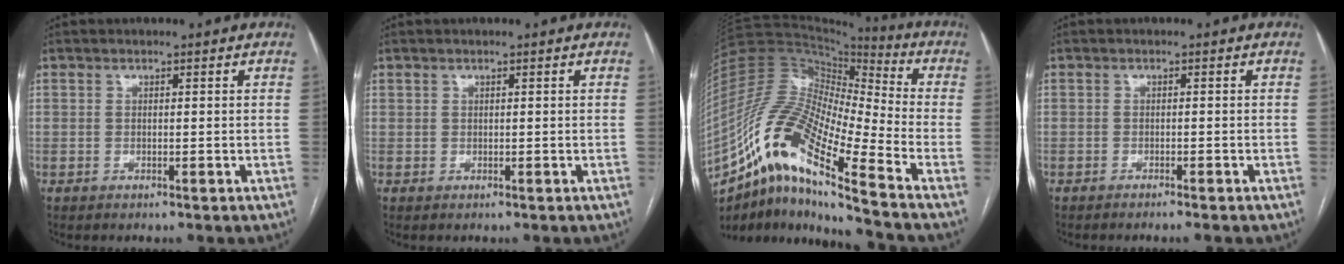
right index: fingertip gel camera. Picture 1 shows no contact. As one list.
[{"total": 0.0}, {"total": 20.4, "force": [-12.9, 2.5, 15.6], "torque": [-0.325, -0.004, -0.238]}, {"total": 3.1, "force": [-2.8, 0.2, 1.4], "torque": [-0.017, -0.003, -0.032]}]